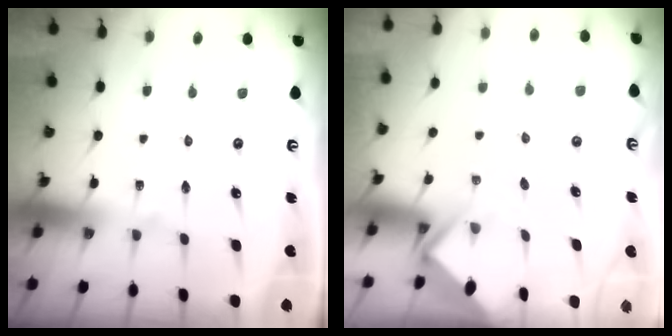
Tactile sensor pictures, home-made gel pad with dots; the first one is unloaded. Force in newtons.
{"total": 2.7, "press": 2.7, "slide": 0.2}